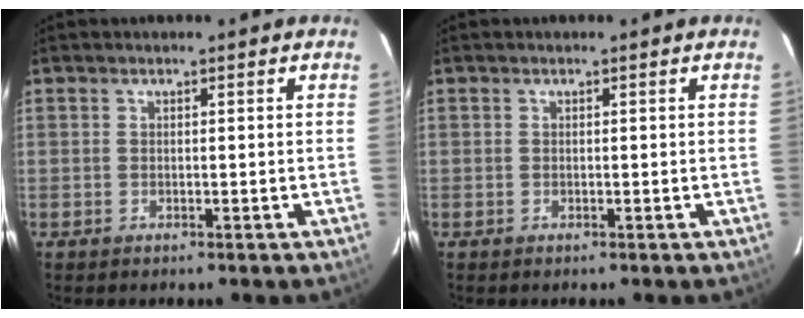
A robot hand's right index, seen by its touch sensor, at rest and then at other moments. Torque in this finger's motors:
{"motor_torque": [0.00, 0.00, 0.01, 0.00]}